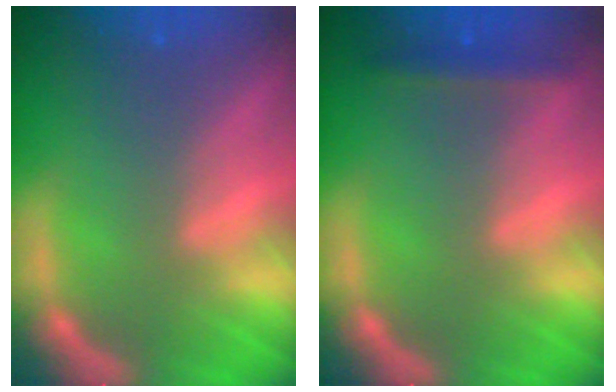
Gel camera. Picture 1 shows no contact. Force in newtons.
{"total": 1.9}